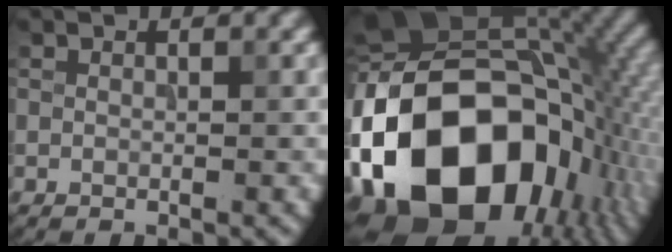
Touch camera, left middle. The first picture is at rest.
{"total": 21.2, "force": [-5.1, 14.7, 14.4], "torque": [-0.291, -0.001, -0.095]}